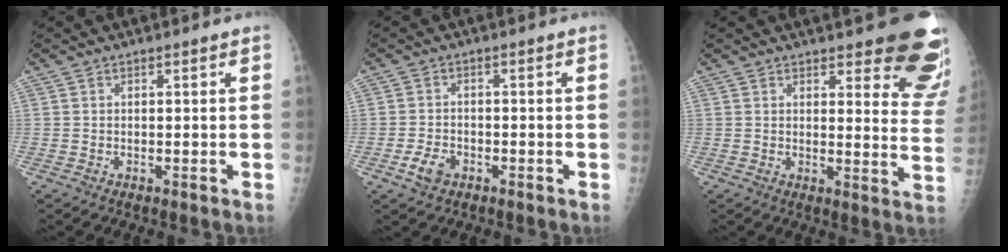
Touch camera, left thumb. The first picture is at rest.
{"total": 3.6, "force": [-1.7, 2.5, 2.0], "torque": [-0.036, 0.005, -0.030]}
{"total": 14.3, "force": [10.9, 4.3, 8.1], "torque": [-0.050, -0.077, 0.109]}